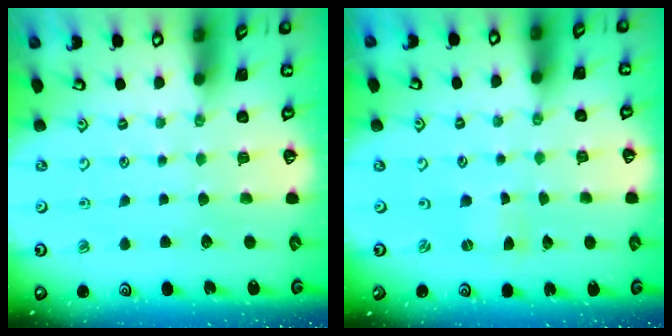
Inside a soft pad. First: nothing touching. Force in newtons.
{"total": 0.0}